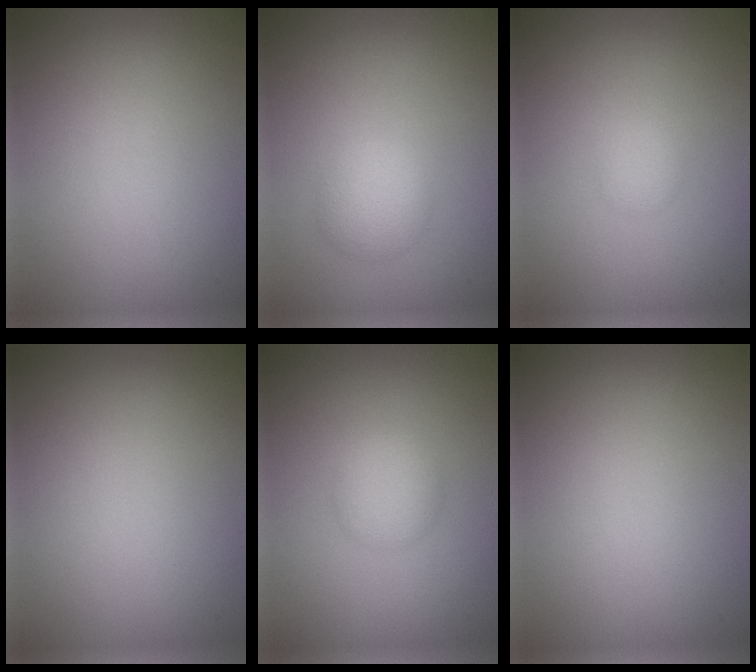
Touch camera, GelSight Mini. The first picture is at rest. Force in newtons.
{"total": 2.7, "press": 2.7, "slide": 0.0}
{"total": 1.0, "press": 1.0, "slide": 0.0}
{"total": 0.0}
{"total": 2.4, "press": 2.4, "slide": 0.1}
{"total": 0.0}